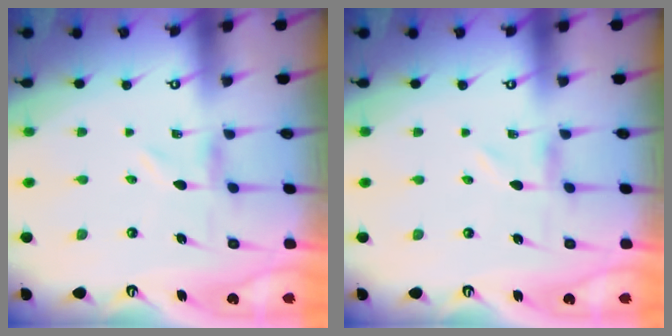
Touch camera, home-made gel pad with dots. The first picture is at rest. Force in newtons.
{"total": 0.0}